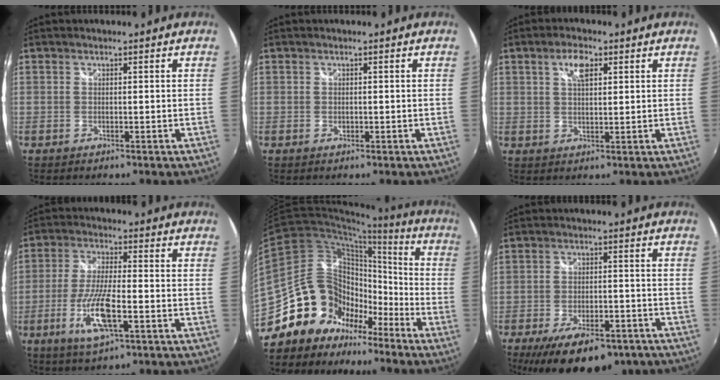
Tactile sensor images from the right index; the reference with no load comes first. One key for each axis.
{"total": 0.0}
{"total": 4.7, "fx": 2.1, "fy": 2.0, "fz": 3.6, "tx": -0.063, "ty": 0.008, "tz": 0.037}
{"total": 10.8, "fx": -3.9, "fy": 2.5, "fz": 9.7, "tx": -0.199, "ty": -0.012, "tz": -0.075}
{"total": 22.2, "fx": -13.7, "fy": 14.4, "fz": 9.8, "tx": -0.201, "ty": 0.031, "tz": -0.219}
{"total": 17.9, "fx": -12.3, "fy": 7.4, "fz": 10.6, "tx": -0.207, "ty": -0.030, "tz": -0.167}